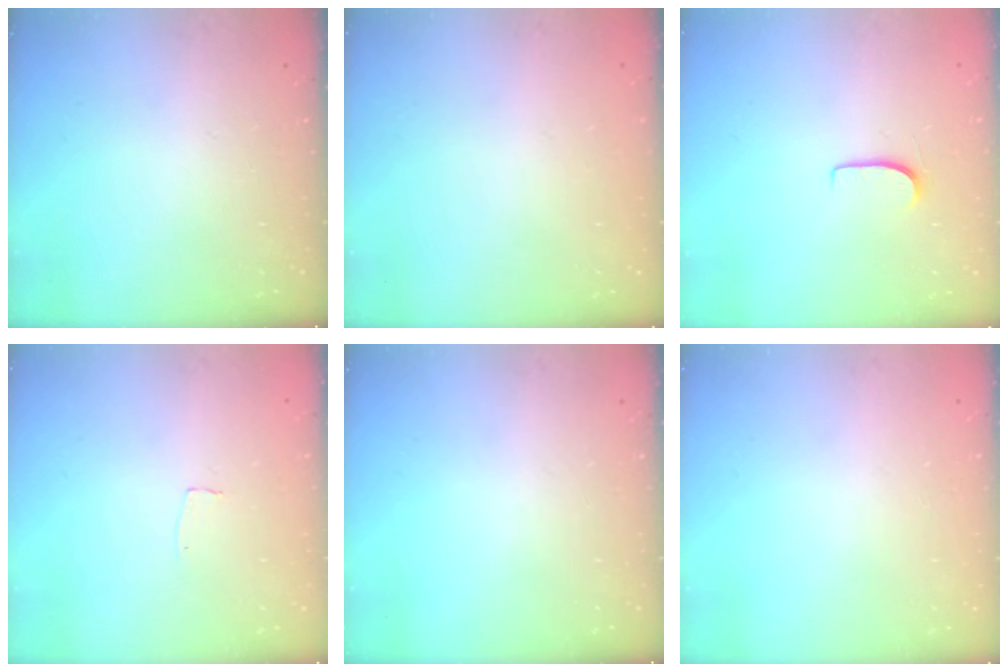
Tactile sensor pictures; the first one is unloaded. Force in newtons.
{"total": 0.0}
{"total": 5.8, "press": 5.8, "slide": 0.4}
{"total": 3.0, "press": 3.0, "slide": 0.2}
{"total": 0.0}
{"total": 0.0}